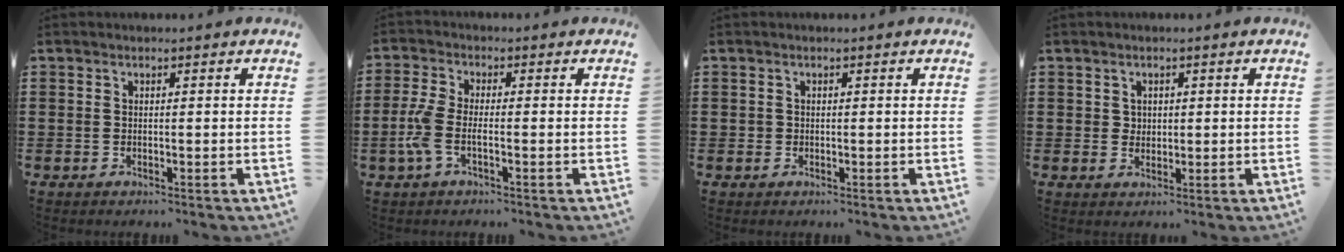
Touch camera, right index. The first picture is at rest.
{"total": 4.2, "force": [-1.5, 1.4, 3.7], "torque": [-0.092, -0.006, -0.034]}
{"total": 0.6, "force": [0.0, 0.6, 0.1], "torque": [-0.003, 0.005, -0.002]}
{"total": 1.6, "force": [0.7, 1.4, 0.3], "torque": [-0.011, 0.008, 0.012]}